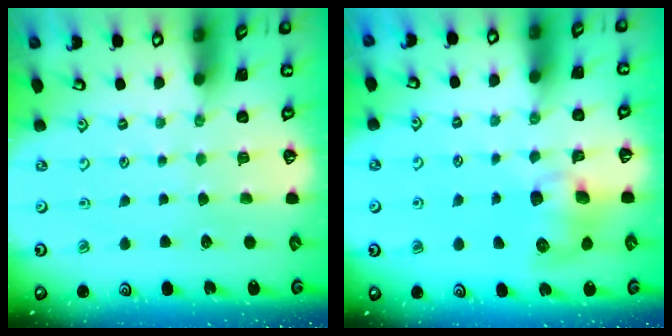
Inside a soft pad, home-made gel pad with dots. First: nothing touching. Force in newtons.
{"total": 8.0, "press": 8.0, "slide": 1.0}